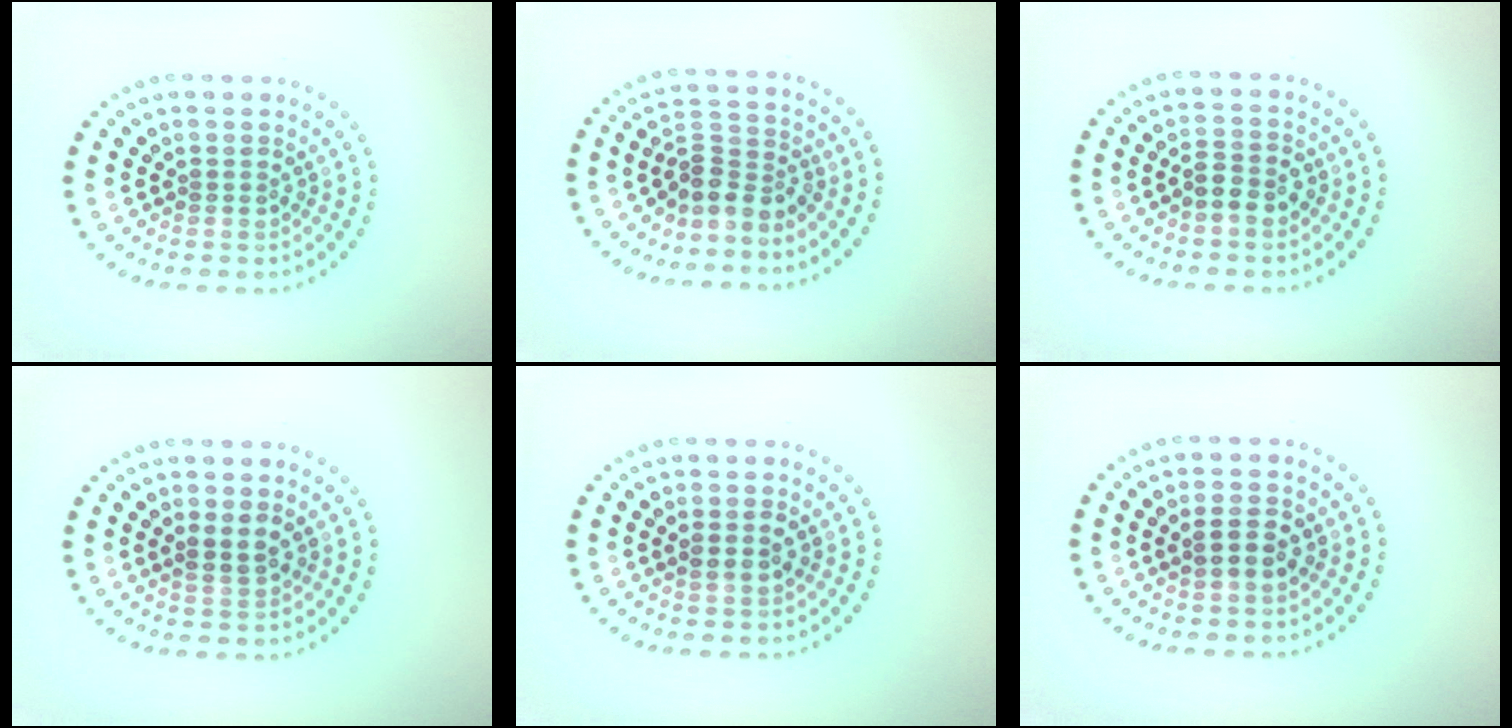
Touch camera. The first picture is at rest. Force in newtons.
{"total": 3.2, "press": 2.4, "slide": 2.0}
{"total": 2.1, "press": 2.0, "slide": 0.4}
{"total": 1.8, "press": 1.7, "slide": 0.5}
{"total": 1.6, "press": 1.5, "slide": 0.4}
{"total": 2.4, "press": 2.3, "slide": 0.3}